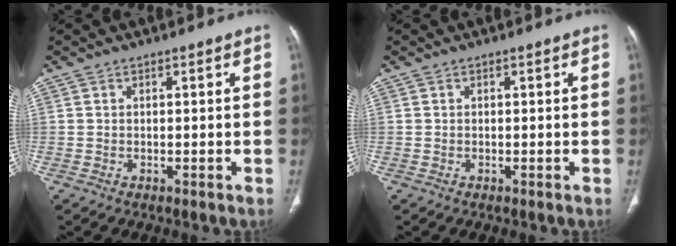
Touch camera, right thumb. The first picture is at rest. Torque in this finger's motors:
{"motor_torque": [0.09, 0.08, -0.08, 0.04, 0.01]}